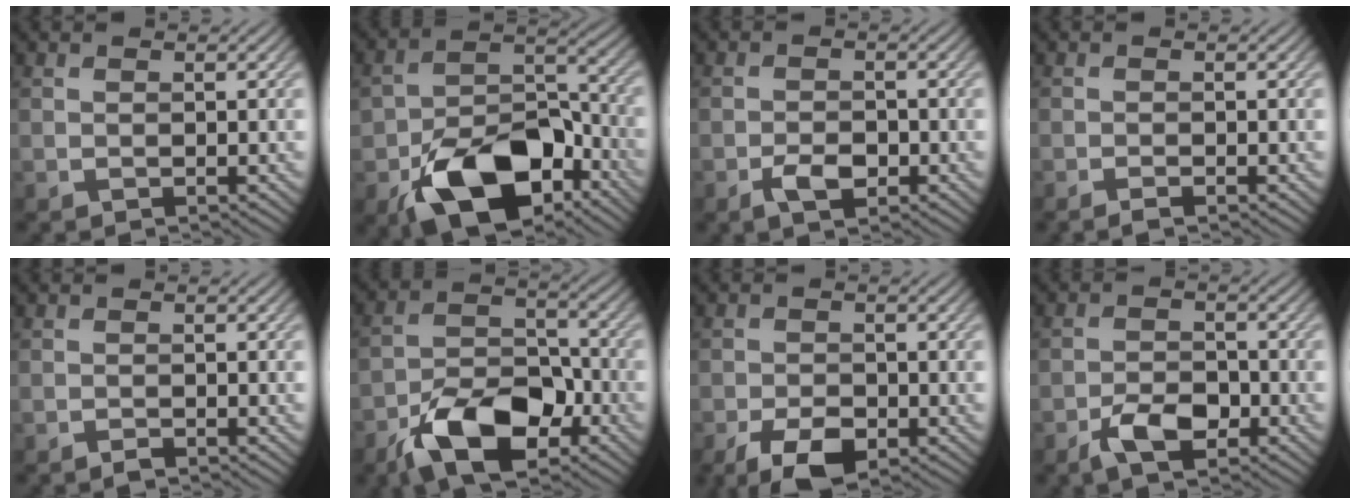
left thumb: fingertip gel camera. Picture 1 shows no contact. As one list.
[{"total": 14.3, "force": [-7.7, 8.2, 8.9], "torque": [-0.161, -0.020, -0.135]}, {"total": 3.3, "force": [-1.8, 1.6, 2.3], "torque": [-0.042, -0.002, -0.035]}, {"total": 1.3, "force": [-1.0, 0.2, 0.8], "torque": [-0.016, 0.001, -0.020]}, {"total": 0.7, "force": [-0.6, 0.2, 0.3], "torque": [-0.005, 0.001, -0.014]}, {"total": 12.0, "force": [-6.9, 6.1, 7.7], "torque": [-0.145, -0.002, -0.131]}, {"total": 6.2, "force": [-3.5, 3.2, 4.0], "torque": [-0.075, -0.008, -0.065]}, {"total": 5.0, "force": [-2.9, 2.4, 3.3], "torque": [-0.061, 0.000, -0.056]}]